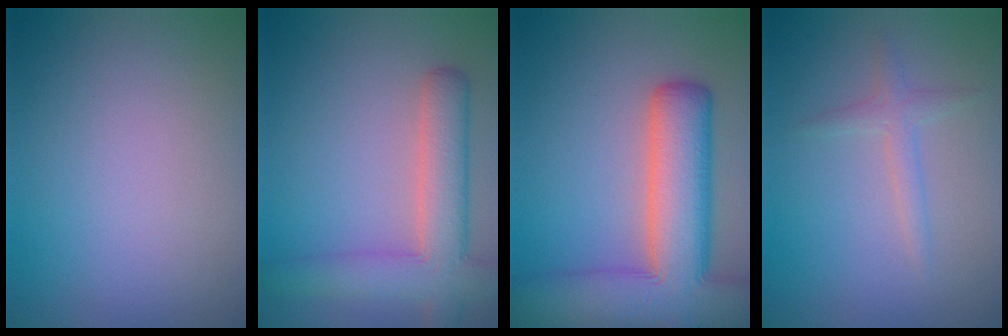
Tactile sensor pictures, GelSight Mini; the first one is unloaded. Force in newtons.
{"total": 6.1, "press": 6.1, "slide": 0.5}
{"total": 11.2, "press": 11.2, "slide": 0.7}
{"total": 1.6, "press": 1.6, "slide": 0.0}